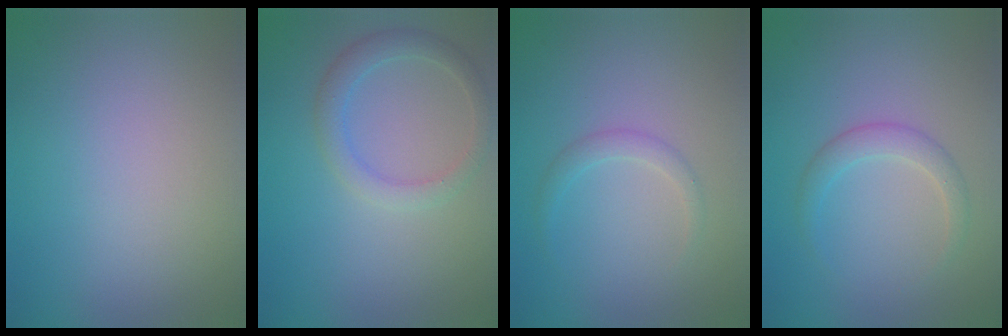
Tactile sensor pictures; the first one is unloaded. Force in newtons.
{"total": 2.5, "press": 2.5, "slide": 0.2}
{"total": 1.3, "press": 1.3, "slide": 0.0}
{"total": 2.0, "press": 2.0, "slide": 0.1}